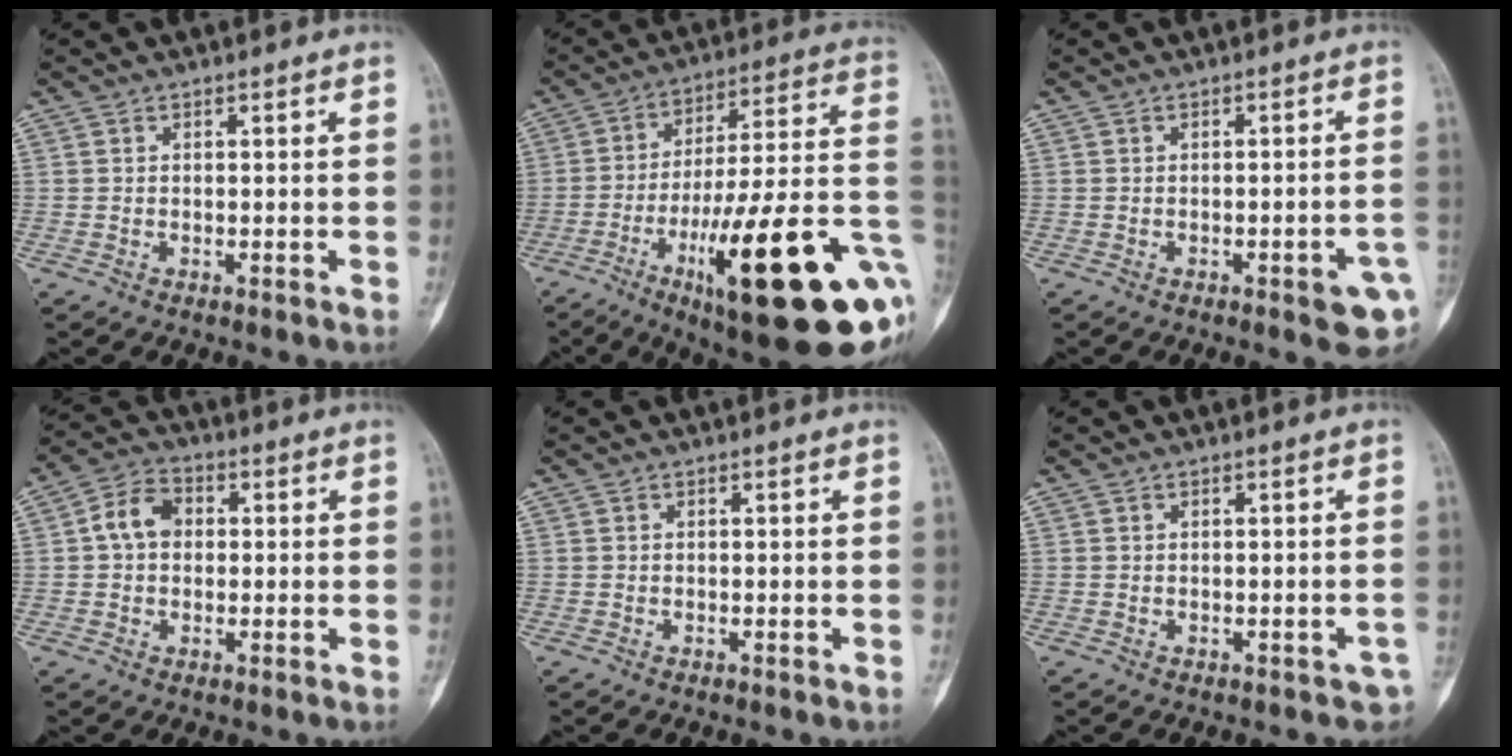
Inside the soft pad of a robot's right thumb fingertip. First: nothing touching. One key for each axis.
{"total": 30.9, "fx": -9.8, "fy": 7.2, "fz": 28.4, "tx": -0.370, "ty": 0.024, "tz": -0.141}
{"total": 6.9, "fx": -2.5, "fy": 1.8, "fz": 6.1, "tx": -0.068, "ty": 0.010, "tz": -0.024}
{"total": 6.6, "fx": 0.6, "fy": 5.1, "fz": 4.2, "tx": -0.064, "ty": 0.018, "tz": 0.002}
{"total": 0.0}
{"total": 2.1, "fx": -0.9, "fy": 1.2, "fz": 1.5, "tx": -0.008, "ty": 0.012, "tz": -0.007}